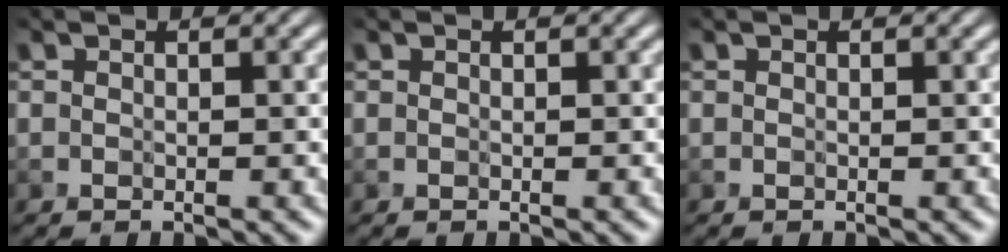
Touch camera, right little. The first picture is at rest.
{"total": 0.0}
{"total": 0.0}